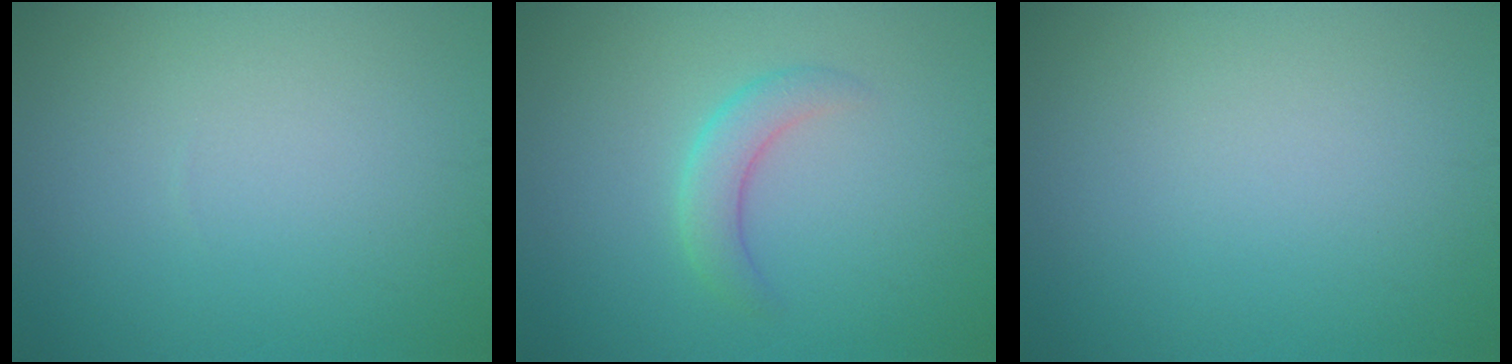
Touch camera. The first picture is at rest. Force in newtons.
{"total": 2.4, "press": 2.4, "slide": 0.1}
{"total": 0.0}